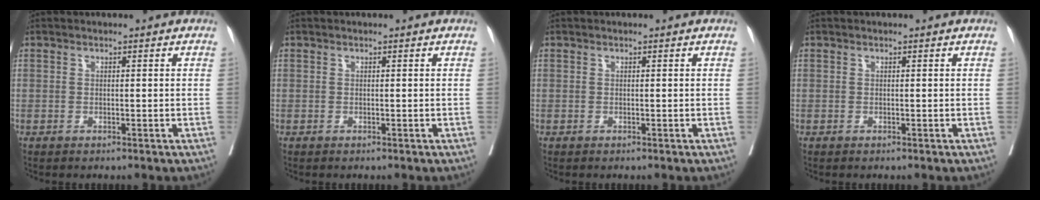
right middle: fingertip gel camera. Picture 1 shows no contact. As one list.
[{"total": 0.0}, {"total": 0.0}, {"total": 0.0}]